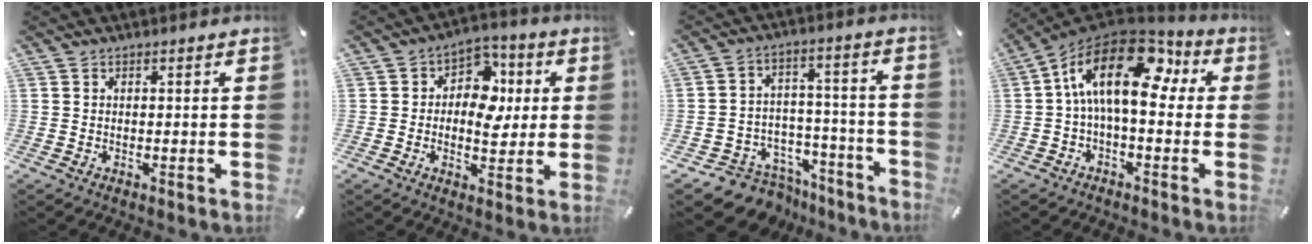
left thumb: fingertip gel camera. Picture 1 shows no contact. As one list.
[{"total": 9.6, "force": [0.1, 7.8, 5.6], "torque": [-0.066, 0.000, -0.002]}, {"total": 8.5, "force": [-5.3, 6.6, 0.9], "torque": [-0.009, 0.029, -0.083]}, {"total": 18.9, "force": [3.7, 9.5, 15.9], "torque": [-0.295, -0.013, 0.058]}]